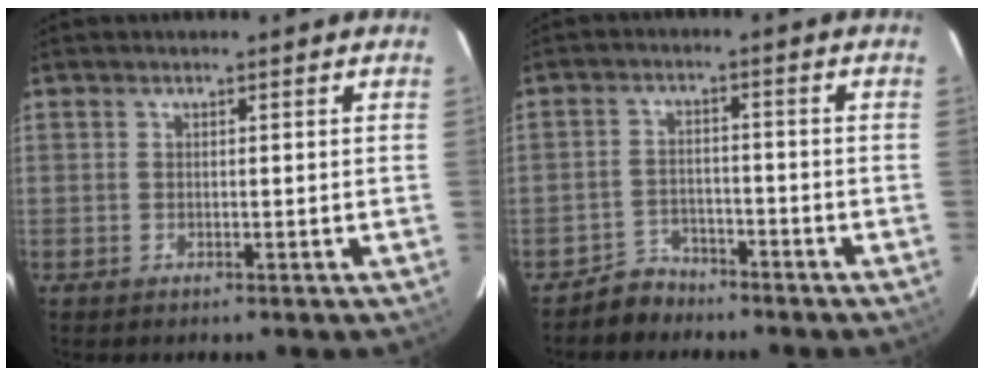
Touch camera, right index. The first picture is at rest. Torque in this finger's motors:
{"motor_torque": [-0.08, -0.07, -0.19, -0.12]}